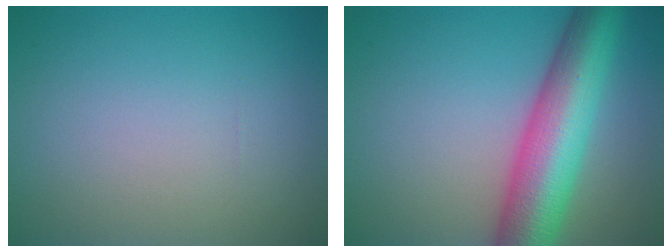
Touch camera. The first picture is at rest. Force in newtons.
{"total": 9.9, "press": 9.9, "slide": 0.4}